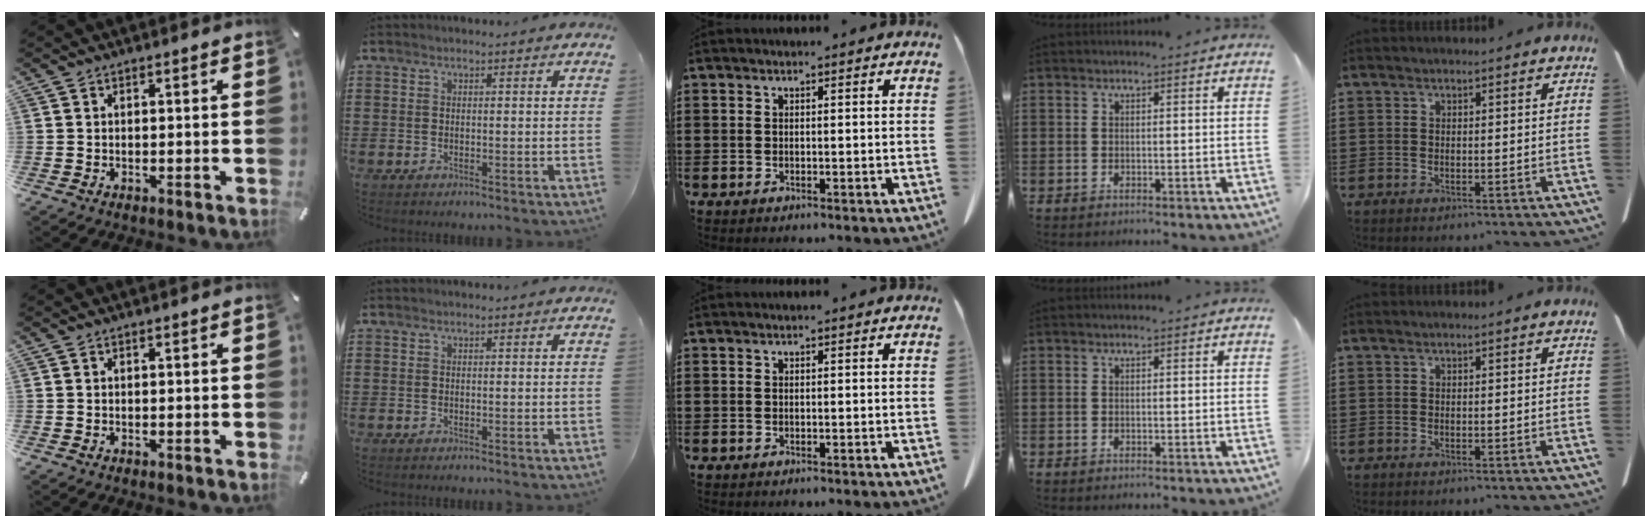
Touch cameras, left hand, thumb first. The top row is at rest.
{}